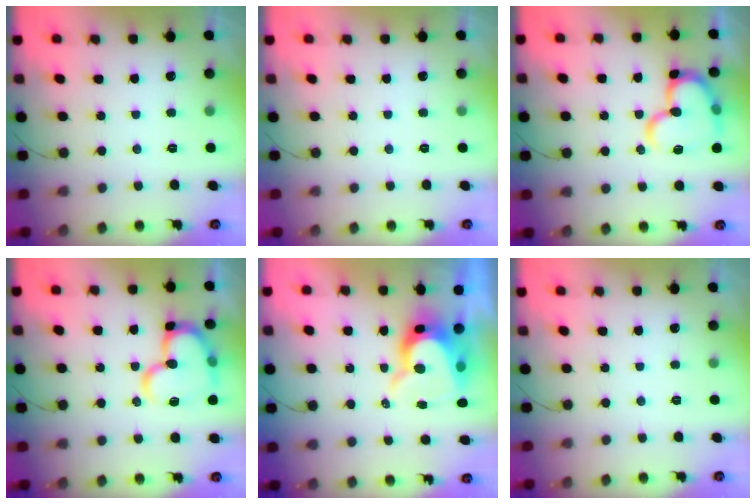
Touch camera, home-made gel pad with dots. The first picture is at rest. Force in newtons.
{"total": 0.0}
{"total": 17.6, "press": 17.5, "slide": 2.1}
{"total": 17.6, "press": 17.5, "slide": 2.1}
{"total": 11.1, "press": 11.0, "slide": 0.9}
{"total": 0.0}